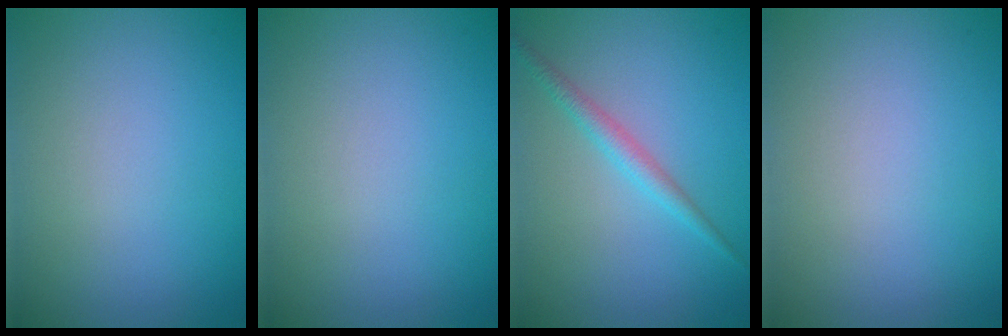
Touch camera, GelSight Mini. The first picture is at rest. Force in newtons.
{"total": 0.0}
{"total": 1.8, "press": 1.8, "slide": 0.0}
{"total": 0.0}